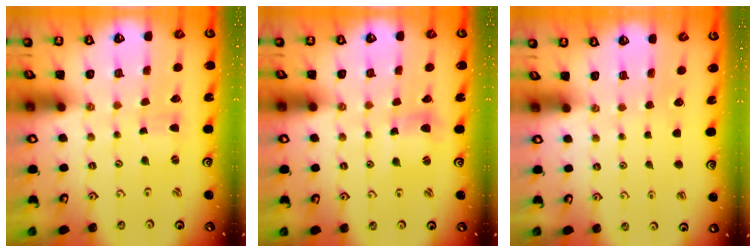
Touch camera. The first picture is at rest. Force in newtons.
{"total": 4.5, "press": 4.5, "slide": 0.6}
{"total": 0.0}